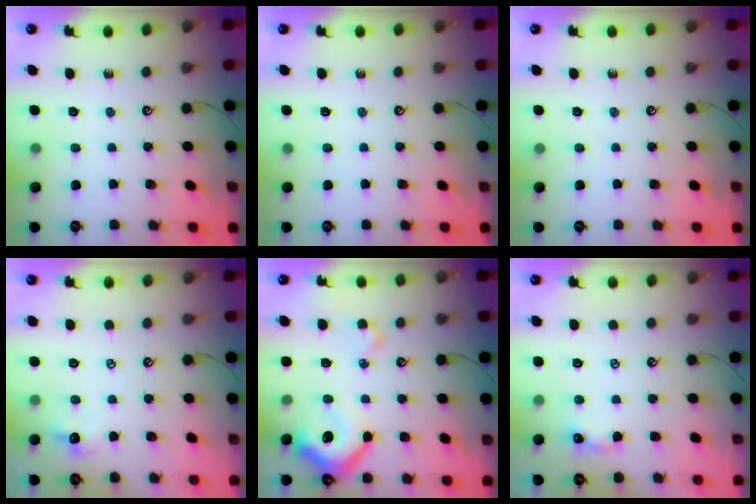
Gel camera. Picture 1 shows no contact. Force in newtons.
{"total": 0.0}
{"total": 0.0}
{"total": 0.5, "press": 0.1, "slide": 0.5}
{"total": 11.6, "press": 11.5, "slide": 1.4}
{"total": 0.7, "press": 0.5, "slide": 0.5}